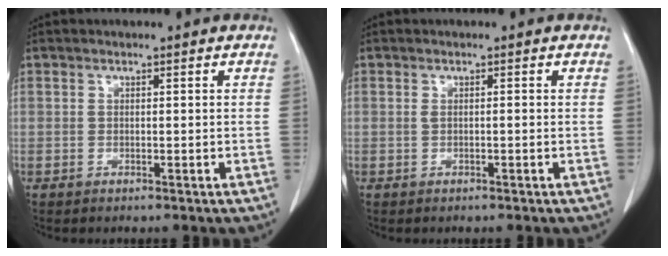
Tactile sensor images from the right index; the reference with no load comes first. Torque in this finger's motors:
{"motor_torque": [-0.02, -0.02, 0.02, 0.00]}